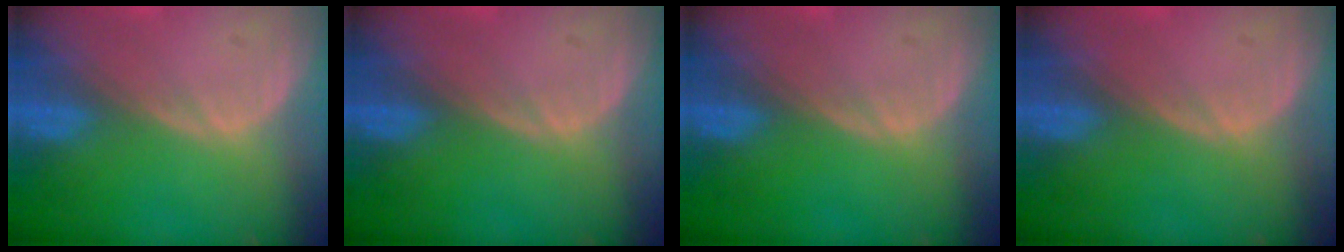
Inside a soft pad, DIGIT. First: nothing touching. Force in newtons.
{"total": 0.0}
{"total": 0.0}
{"total": 0.6, "press": 0.0, "slide": 0.6}